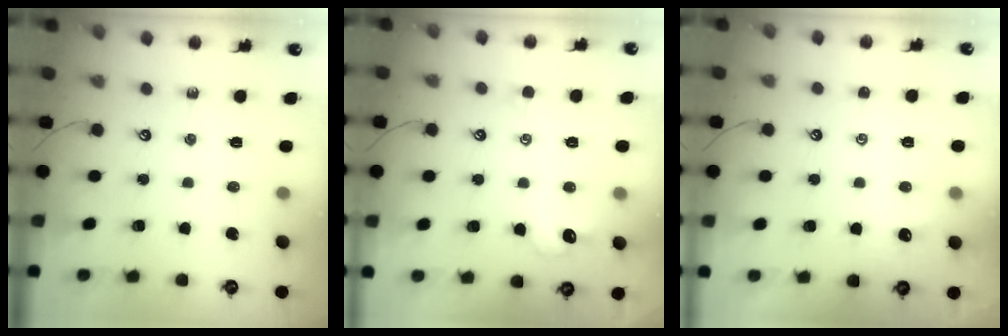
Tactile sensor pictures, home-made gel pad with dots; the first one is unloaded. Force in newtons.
{"total": 3.0, "press": 2.9, "slide": 0.6}
{"total": 0.7, "press": 0.6, "slide": 0.3}